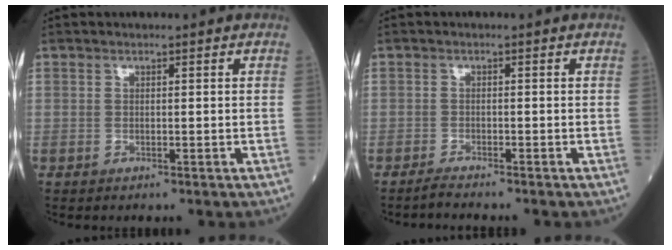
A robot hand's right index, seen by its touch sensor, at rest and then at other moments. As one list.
[{"total": 1.8, "force": [-1.7, -0.5, 0.4], "torque": [-0.016, -0.006, -0.029]}]